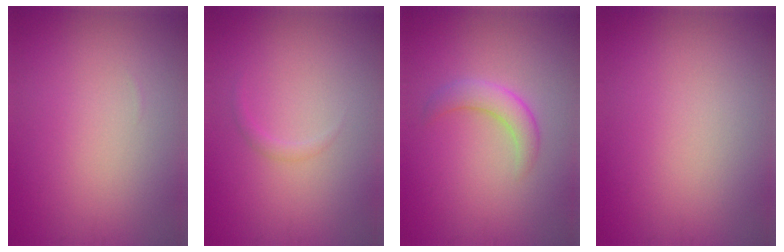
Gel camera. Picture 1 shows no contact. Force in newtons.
{"total": 0.7, "press": 0.7, "slide": 0.1}
{"total": 2.5, "press": 2.5, "slide": 0.1}
{"total": 0.0}